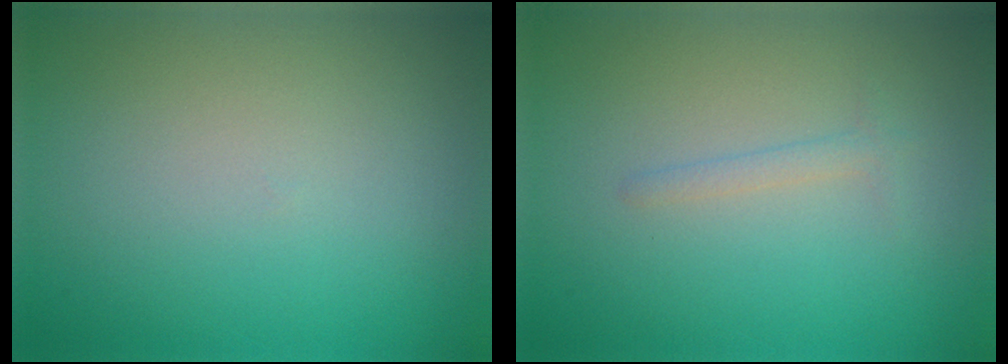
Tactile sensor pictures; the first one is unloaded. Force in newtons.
{"total": 1.0, "press": 1.0, "slide": 0.0}